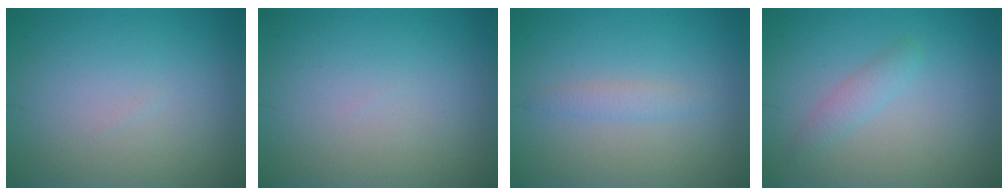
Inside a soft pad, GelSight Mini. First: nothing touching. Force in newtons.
{"total": 0.0}
{"total": 1.3, "press": 1.3, "slide": 0.2}
{"total": 1.4, "press": 1.4, "slide": 0.0}